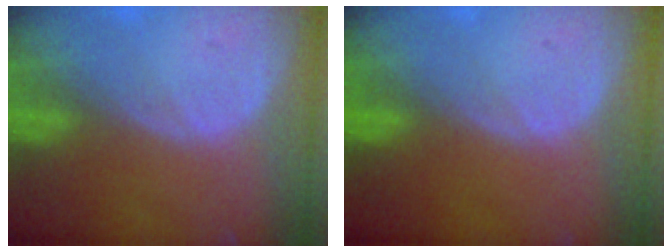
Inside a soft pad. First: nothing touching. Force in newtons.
{"total": 0.0}